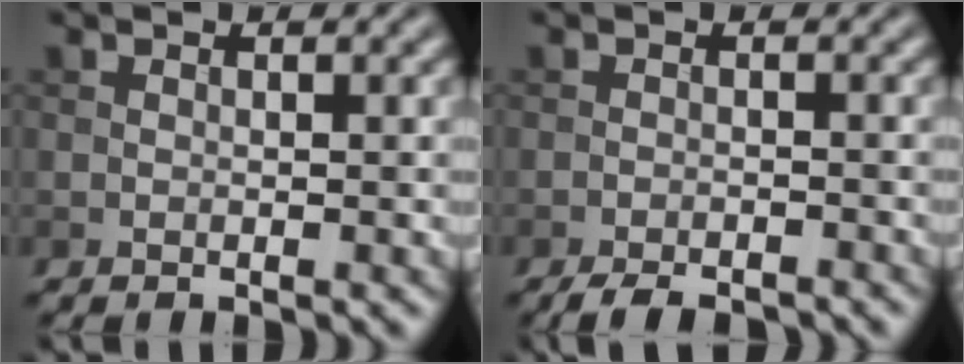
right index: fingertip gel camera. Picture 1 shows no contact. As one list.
[{"total": 3.5, "force": [-3.1, 0.7, 1.5], "torque": [-0.025, -0.006, -0.053]}]